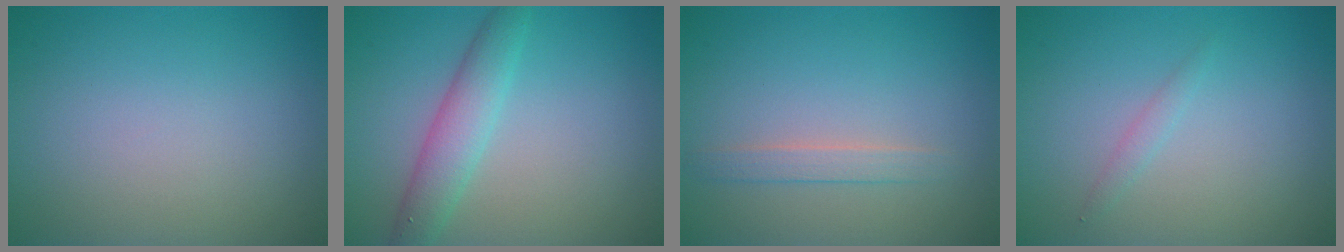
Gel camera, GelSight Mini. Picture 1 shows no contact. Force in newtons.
{"total": 3.4, "press": 3.4, "slide": 0.1}
{"total": 1.5, "press": 1.5, "slide": 0.1}
{"total": 0.8, "press": 0.8, "slide": 0.0}